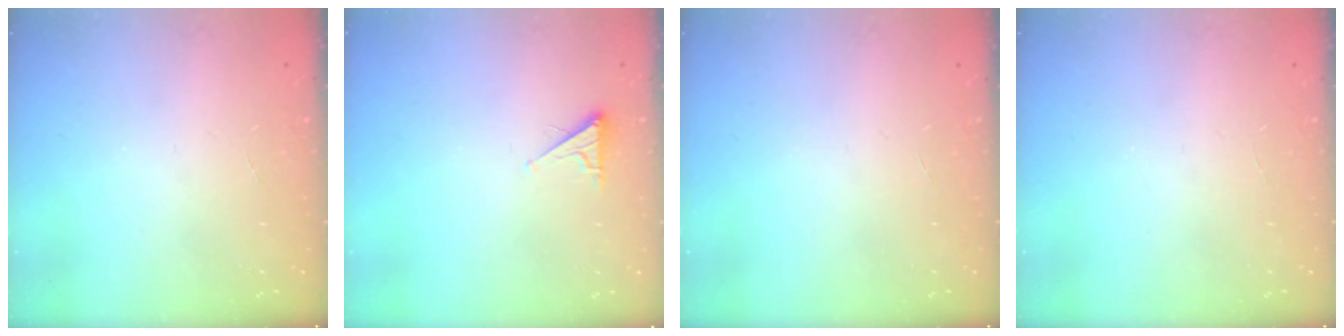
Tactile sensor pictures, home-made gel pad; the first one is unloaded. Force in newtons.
{"total": 2.5, "press": 2.5, "slide": 0.5}
{"total": 0.0}
{"total": 0.0}